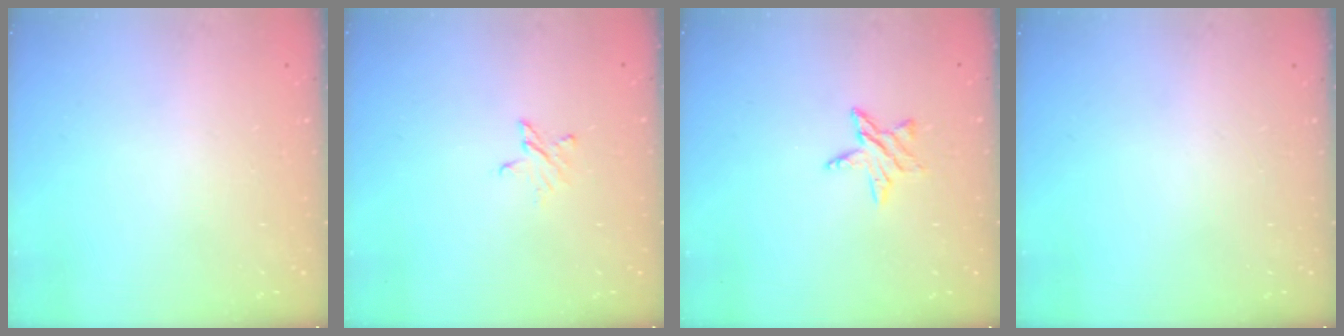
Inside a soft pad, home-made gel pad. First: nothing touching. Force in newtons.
{"total": 3.5, "press": 3.5, "slide": 0.3}
{"total": 6.4, "press": 6.4, "slide": 0.7}
{"total": 0.0}